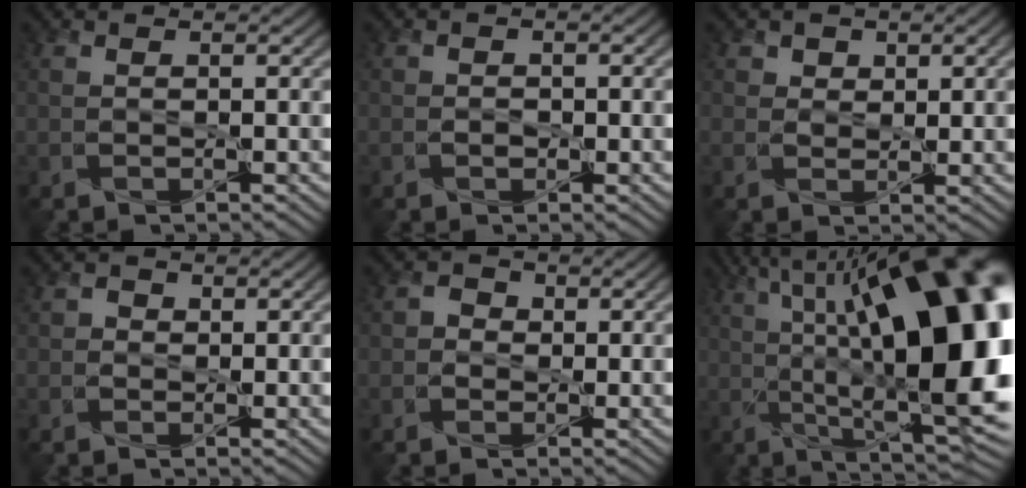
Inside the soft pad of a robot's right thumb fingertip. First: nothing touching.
{"total": 1.1, "force": [-0.6, 0.8, 0.4], "torque": [-0.007, -0.003, -0.012]}
{"total": 2.1, "force": [1.1, 1.6, 0.9], "torque": [-0.022, -0.004, 0.014]}
{"total": 1.3, "force": [-0.3, 1.2, 0.4], "torque": [-0.003, -0.001, -0.008]}
{"total": 1.9, "force": [-0.5, 1.7, 0.8], "torque": [-0.016, 0.003, -0.013]}
{"total": 22.2, "force": [3.0, 8.1, 20.5], "torque": [-0.297, 0.037, 0.036]}